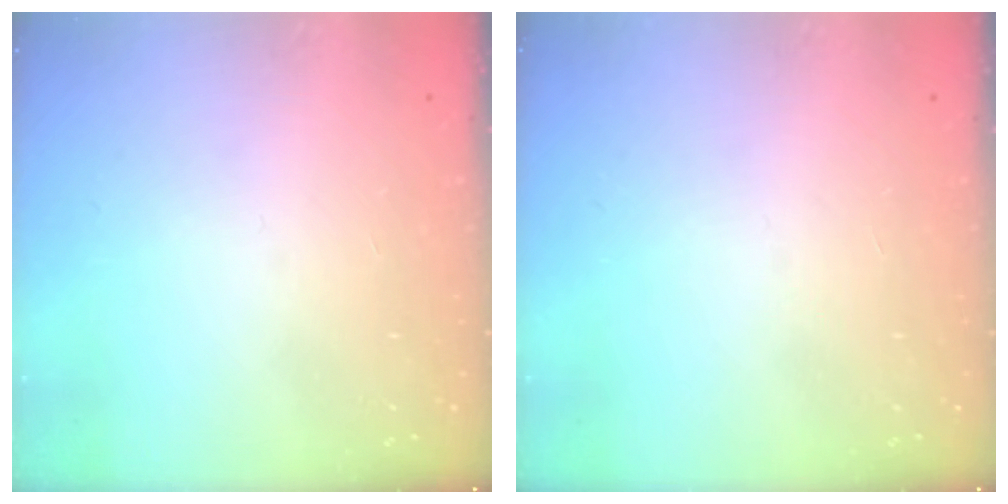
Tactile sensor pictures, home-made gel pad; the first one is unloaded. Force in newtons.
{"total": 0.0}